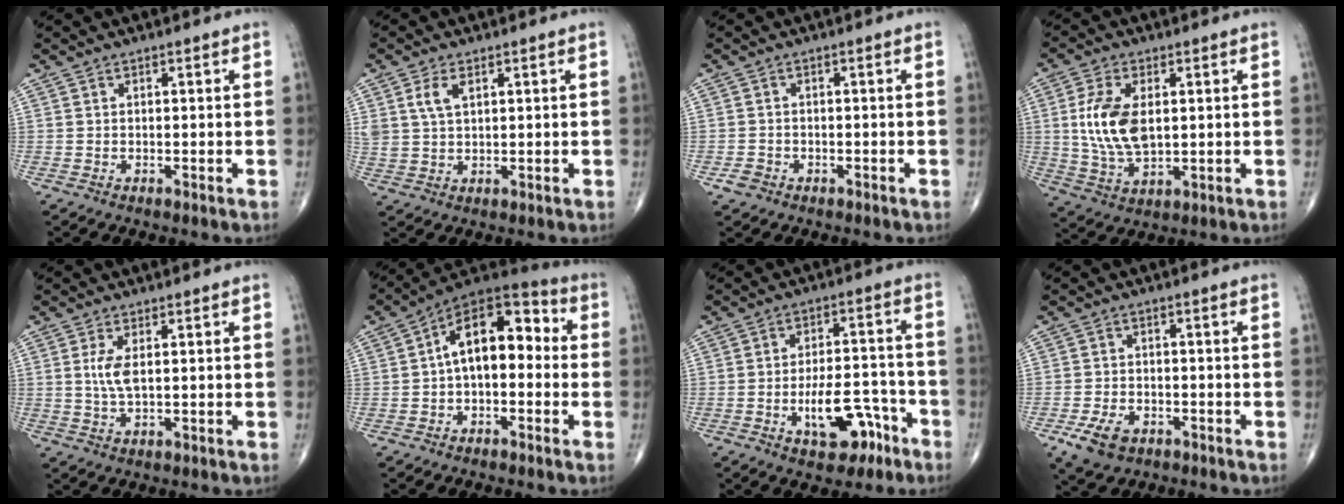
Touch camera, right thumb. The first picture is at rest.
{"total": 4.8, "force": [2.0, 2.7, 3.4], "torque": [-0.069, -0.004, 0.045]}
{"total": 3.2, "force": [-1.6, 2.5, 1.3], "torque": [-0.019, 0.007, -0.023]}
{"total": 11.3, "force": [1.4, 6.2, 9.4], "torque": [-0.187, -0.010, 0.033]}
{"total": 4.1, "force": [0.7, 1.5, 3.7], "torque": [-0.085, -0.004, 0.018]}
{"total": 14.1, "force": [0.4, 8.0, 11.6], "torque": [-0.145, 0.050, -0.011]}
{"total": 10.9, "force": [-5.3, 5.4, 7.9], "torque": [-0.100, 0.046, -0.074]}
{"total": 6.3, "force": [-3.3, 3.9, 3.6], "torque": [-0.066, 0.010, -0.054]}